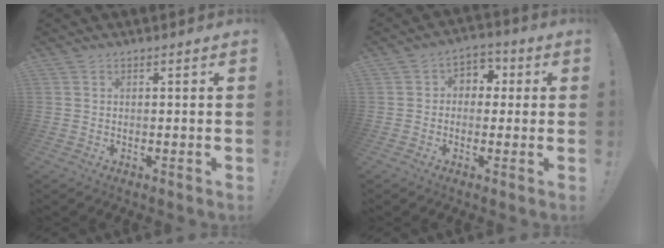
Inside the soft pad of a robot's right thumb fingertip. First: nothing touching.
{"total": 5.3, "force": [-0.7, 4.9, 1.9], "torque": [-0.031, 0.022, -0.010]}